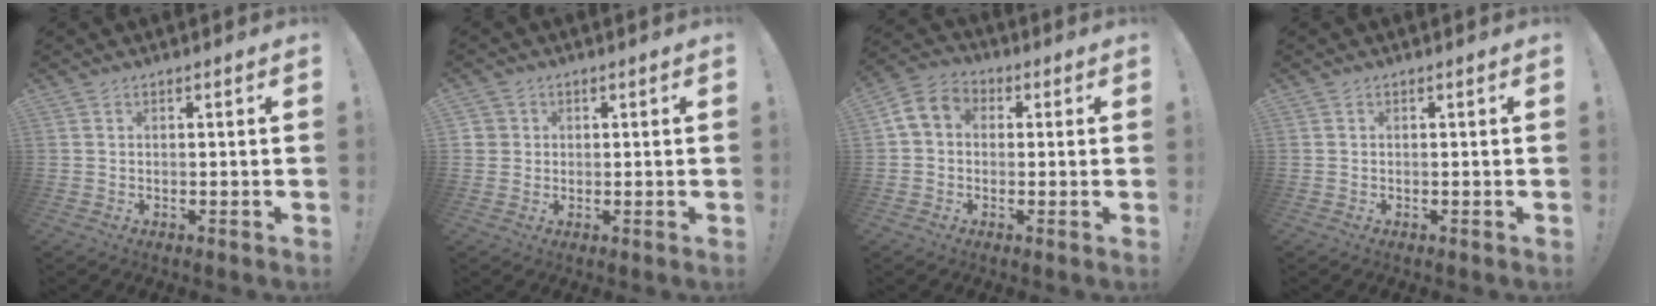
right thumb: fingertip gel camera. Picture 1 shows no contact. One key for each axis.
{"total": 2.4, "fx": 0.5, "fy": 2.3, "fz": 0.2, "tx": 0.000, "ty": 0.000, "tz": 0.009}
{"total": 7.2, "fx": 0.6, "fy": 5.9, "fz": 4.1, "tx": -0.076, "ty": 0.018, "tz": 0.020}
{"total": 0.0}